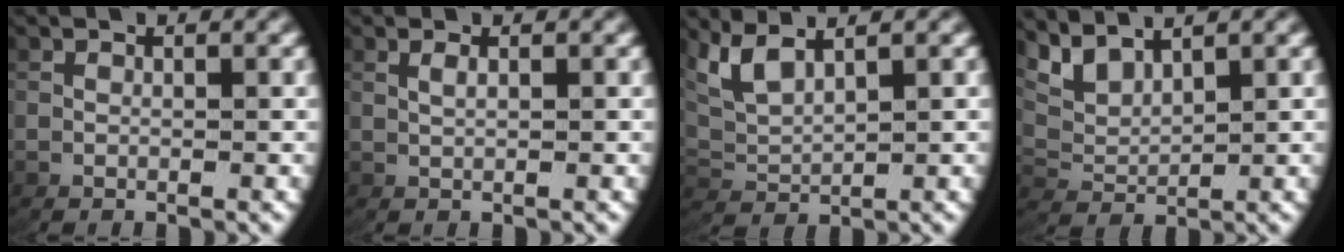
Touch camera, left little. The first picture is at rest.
{"total": 1.0, "force": [0.6, -0.6, 0.5], "torque": [-0.008, 0.002, 0.017]}
{"total": 4.2, "force": [2.2, 2.3, 2.7], "torque": [-0.082, -0.005, 0.050]}
{"total": 3.8, "force": [2.6, 1.8, 2.1], "torque": [-0.061, -0.004, 0.056]}